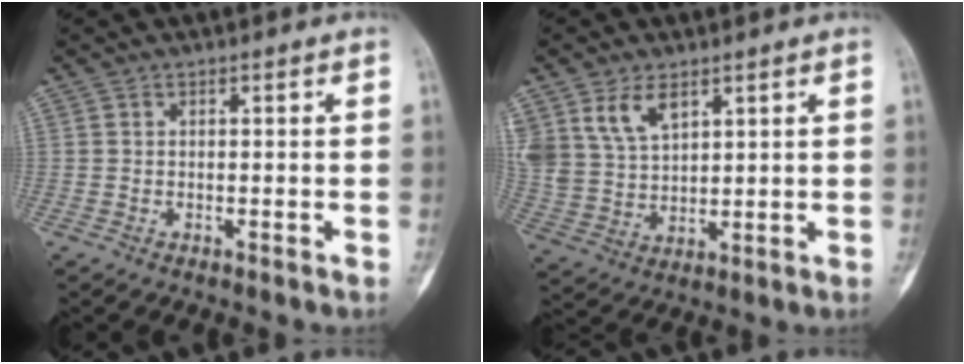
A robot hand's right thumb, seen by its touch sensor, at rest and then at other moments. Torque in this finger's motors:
{"motor_torque": [-0.24, 0.33, 0.42, 0.50, 0.06]}